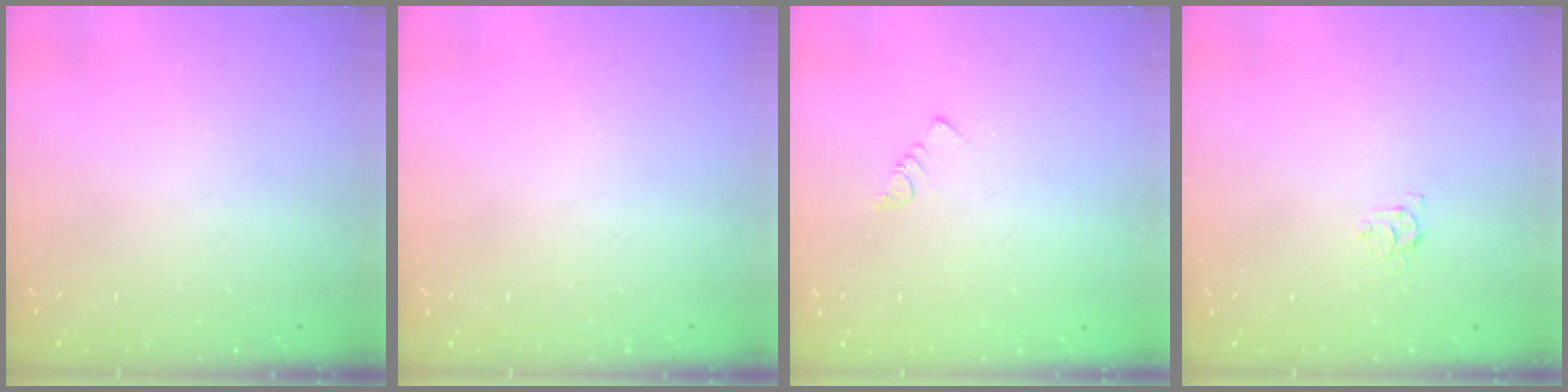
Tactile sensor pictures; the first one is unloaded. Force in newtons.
{"total": 0.0}
{"total": 2.8, "press": 2.7, "slide": 0.3}
{"total": 5.7, "press": 5.6, "slide": 0.5}